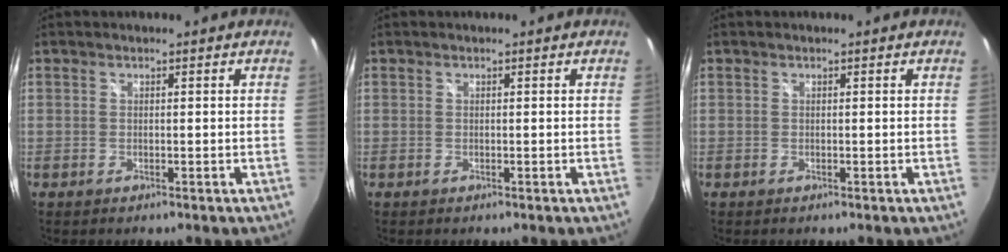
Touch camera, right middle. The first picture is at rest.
{"total": 0.0}
{"total": 0.0}